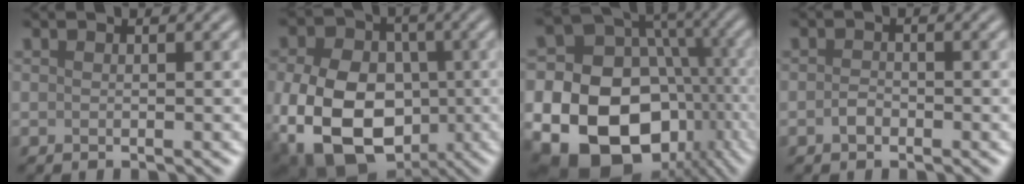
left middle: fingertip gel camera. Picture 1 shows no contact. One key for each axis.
{"total": 14.8, "fx": -4.0, "fy": 11.0, "fz": 9.1, "tx": -0.161, "ty": -0.032, "tz": -0.083}
{"total": 21.2, "fx": -5.9, "fy": 17.3, "fz": 10.9, "tx": -0.187, "ty": -0.031, "tz": -0.109}
{"total": 1.1, "fx": -0.5, "fy": 0.7, "fz": 0.6, "tx": -0.013, "ty": 0.000, "tz": -0.013}